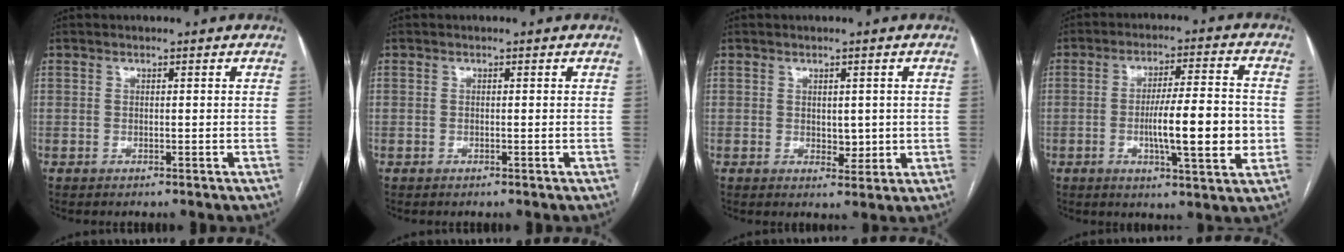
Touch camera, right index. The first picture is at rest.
{"total": 0.0}
{"total": 3.0, "force": [0.3, 2.0, 2.3], "torque": [-0.028, -0.005, 0.010]}
{"total": 12.3, "force": [-2.0, 1.5, 12.1], "torque": [-0.193, 0.000, -0.033]}